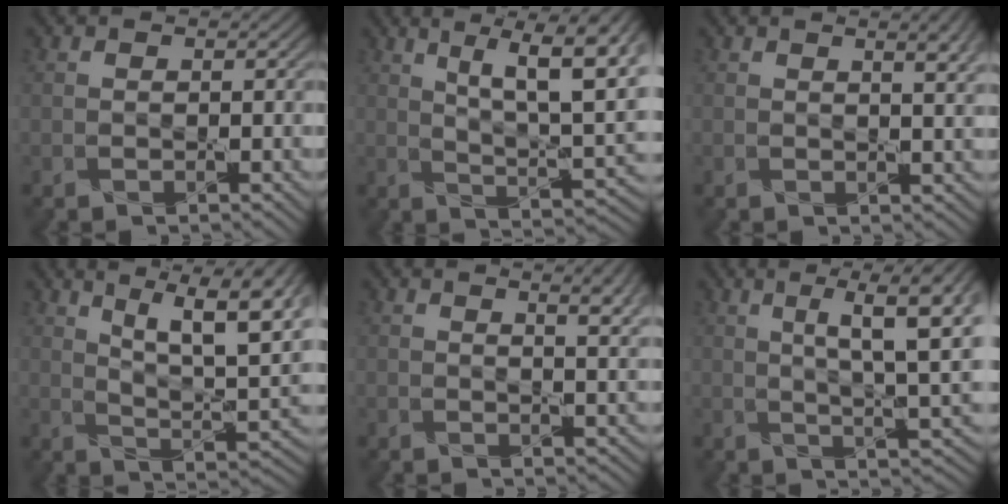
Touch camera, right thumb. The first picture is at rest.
{"total": 12.4, "force": [4.9, 4.3, 10.6], "torque": [-0.178, 0.007, 0.074]}
{"total": 4.0, "force": [1.9, 1.1, 3.3], "torque": [-0.046, 0.004, 0.025]}
{"total": 13.0, "force": [6.0, 4.9, 10.5], "torque": [-0.187, 0.012, 0.094]}
{"total": 5.5, "force": [2.6, 1.8, 4.5], "torque": [-0.052, 0.013, 0.029]}
{"total": 10.8, "force": [2.9, 2.9, 10.1], "torque": [-0.156, 0.015, 0.043]}